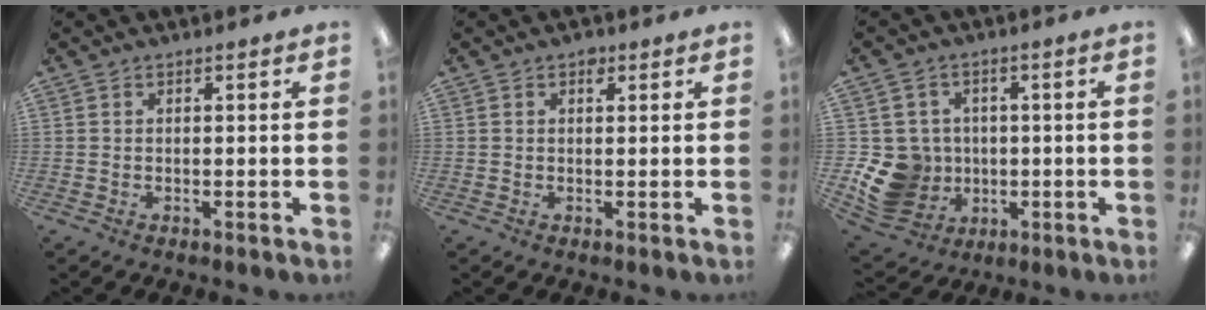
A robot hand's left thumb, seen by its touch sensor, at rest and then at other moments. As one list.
[{"total": 1.6, "force": [0.9, 0.9, 0.9], "torque": [-0.004, -0.005, 0.012]}, {"total": 11.4, "force": [-1.8, 10.6, 3.8], "torque": [-0.110, 0.014, -0.022]}]